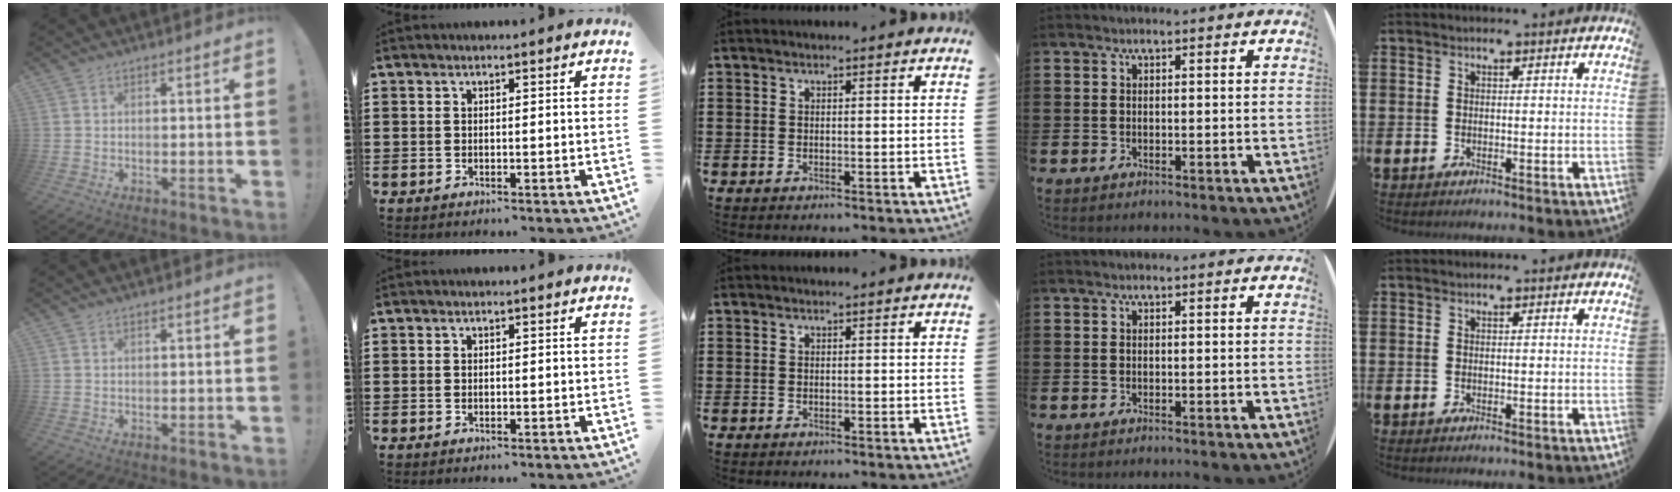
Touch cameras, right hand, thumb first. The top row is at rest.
{}